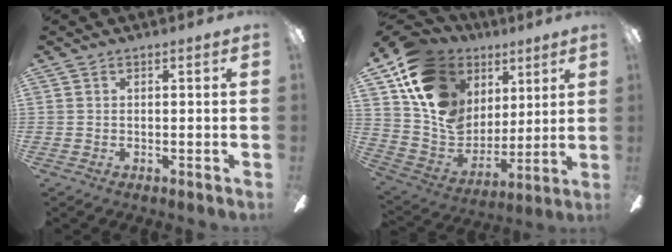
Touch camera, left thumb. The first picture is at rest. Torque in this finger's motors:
{"motor_torque": [0.45, 0.72, 1.28, -1.49, 0.15]}